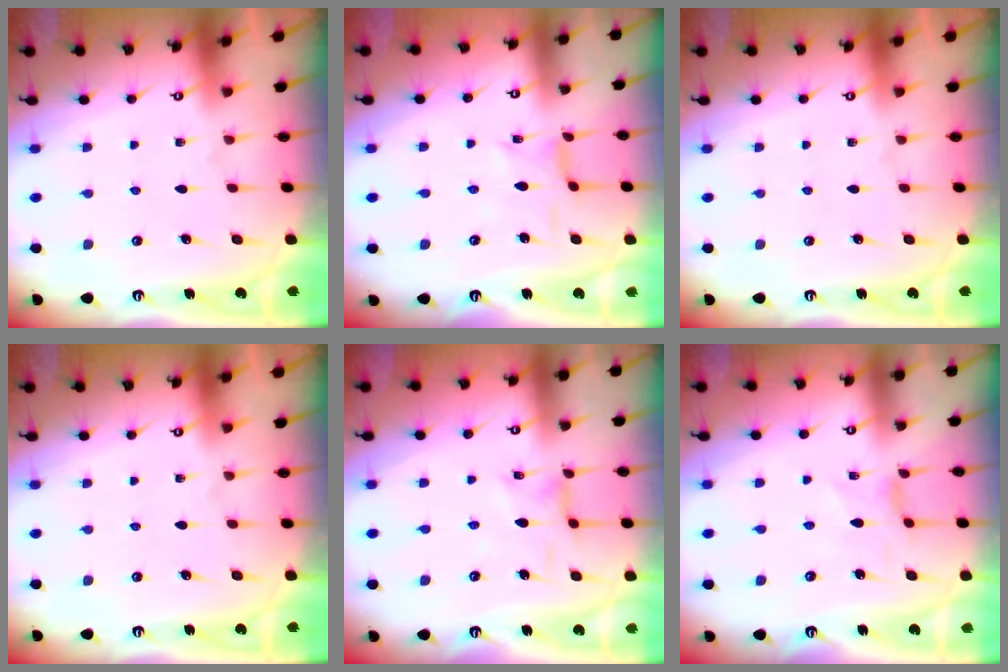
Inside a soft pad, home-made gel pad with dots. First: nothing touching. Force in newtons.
{"total": 1.6, "press": 1.6, "slide": 0.4}
{"total": 0.0}
{"total": 0.0}
{"total": 1.3, "press": 1.2, "slide": 0.4}
{"total": 2.3, "press": 2.3, "slide": 0.4}